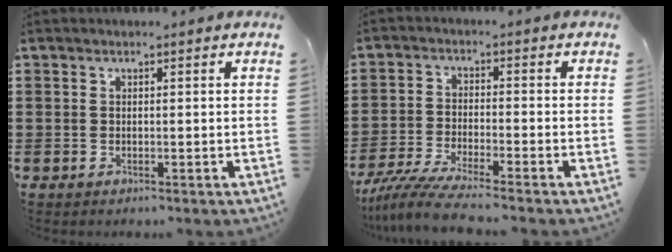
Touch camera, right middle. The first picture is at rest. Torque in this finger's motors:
{"motor_torque": [1.23, -0.91, 0.28, 0.12]}